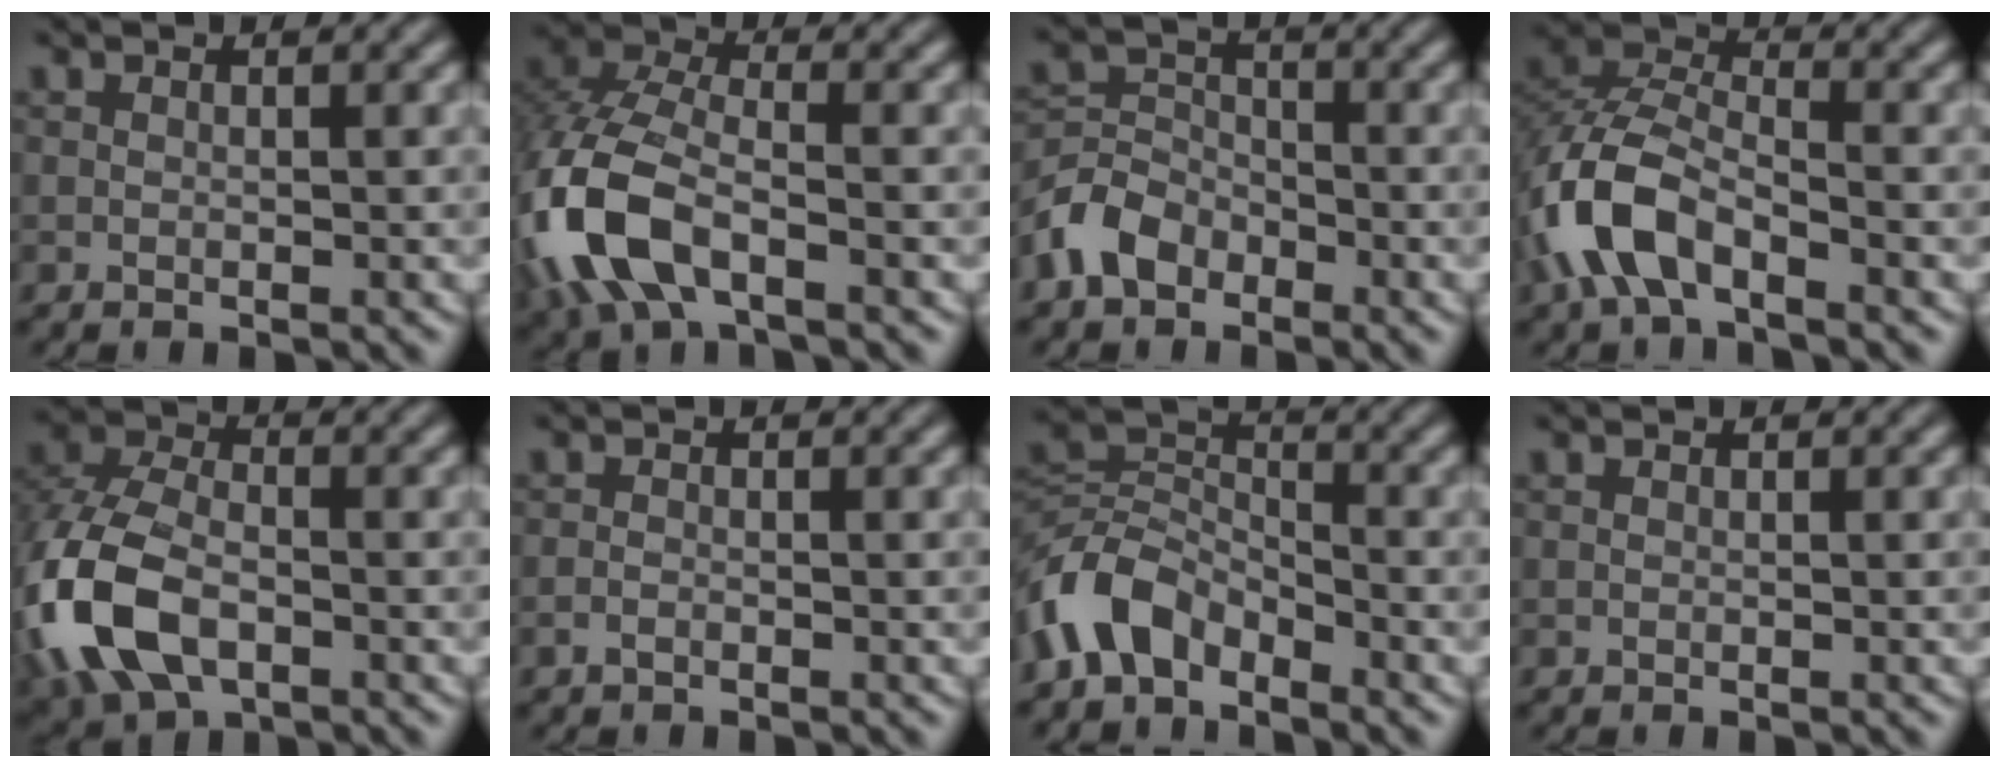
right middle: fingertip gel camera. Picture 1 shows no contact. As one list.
[{"total": 10.0, "force": [-4.2, 5.1, 7.5], "torque": [-0.188, -0.005, -0.095]}, {"total": 4.0, "force": [-2.7, 2.6, 1.5], "torque": [-0.033, 0.004, -0.063]}, {"total": 6.9, "force": [-3.5, 3.4, 5.0], "torque": [-0.105, 0.004, -0.079]}, {"total": 10.2, "force": [-3.4, 6.4, 7.1], "torque": [-0.182, -0.015, -0.076]}, {"total": 0.7, "force": [-0.5, 0.3, 0.4], "torque": [-0.008, 0.000, -0.011]}, {"total": 5.4, "force": [-3.7, 2.9, 2.7], "torque": [-0.056, 0.004, -0.086]}, {"total": 0.0}]